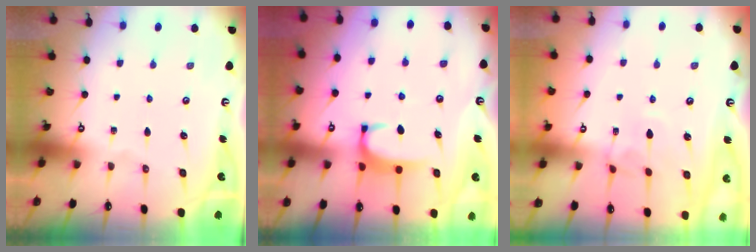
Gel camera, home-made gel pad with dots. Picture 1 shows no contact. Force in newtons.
{"total": 1.7, "press": 1.6, "slide": 0.5}
{"total": 3.0, "press": 3.0, "slide": 0.2}